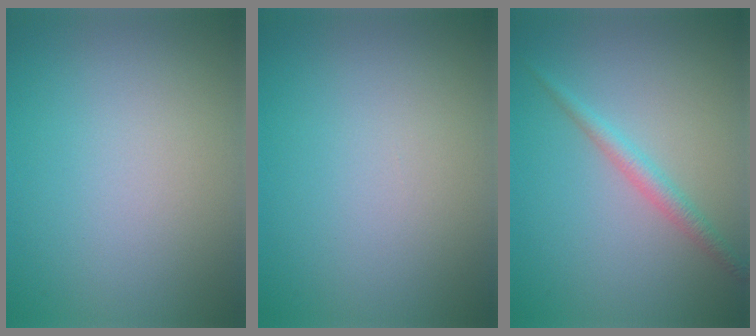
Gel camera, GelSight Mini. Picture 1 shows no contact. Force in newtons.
{"total": 0.0}
{"total": 1.8, "press": 1.8, "slide": 0.0}